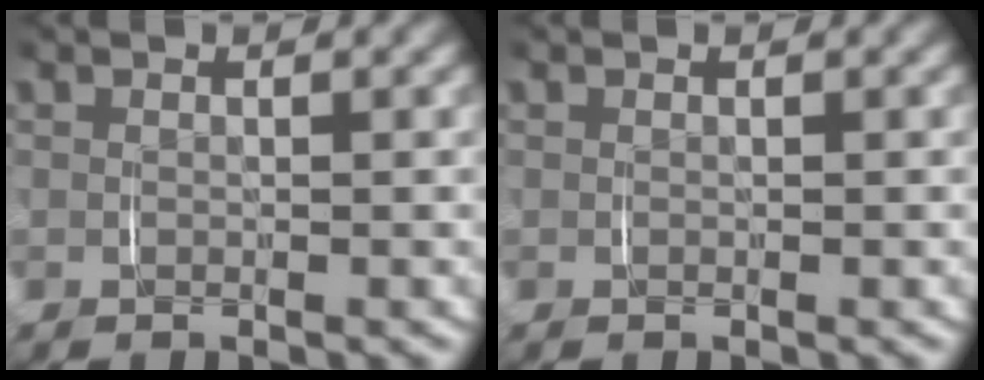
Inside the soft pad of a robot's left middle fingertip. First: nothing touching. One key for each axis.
{"total": 0.0}